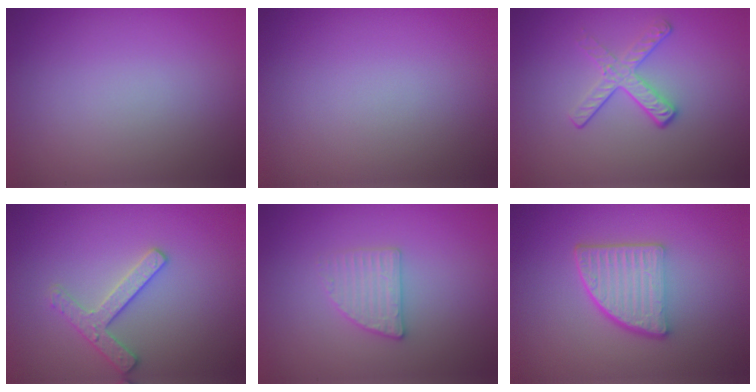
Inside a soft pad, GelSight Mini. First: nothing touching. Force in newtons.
{"total": 0.0}
{"total": 2.4, "press": 1.7, "slide": 1.7}
{"total": 2.5, "press": 2.4, "slide": 0.3}
{"total": 2.3, "press": 2.2, "slide": 0.5}
{"total": 5.3, "press": 3.7, "slide": 3.8}